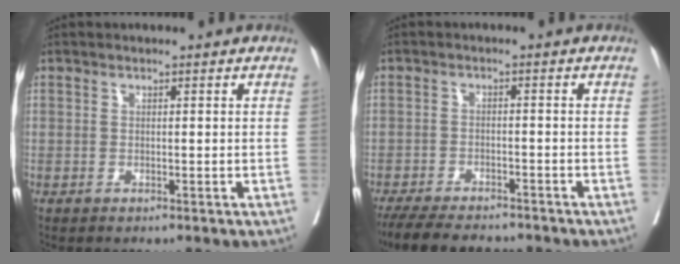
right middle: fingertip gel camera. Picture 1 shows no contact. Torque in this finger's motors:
{"motor_torque": [0.58, -0.60, 0.09, 0.03]}